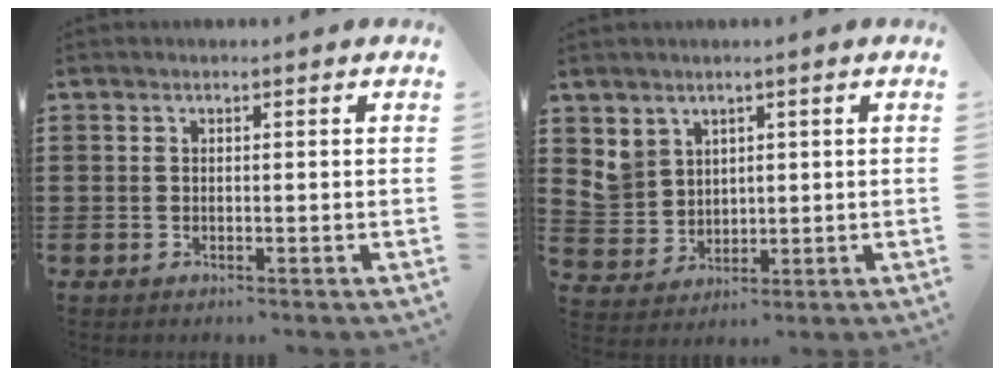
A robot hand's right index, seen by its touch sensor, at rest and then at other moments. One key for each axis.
{"total": 4.4, "fx": 2.3, "fy": 3.6, "fz": 0.8, "tx": -0.043, "ty": 0.002, "tz": 0.043}